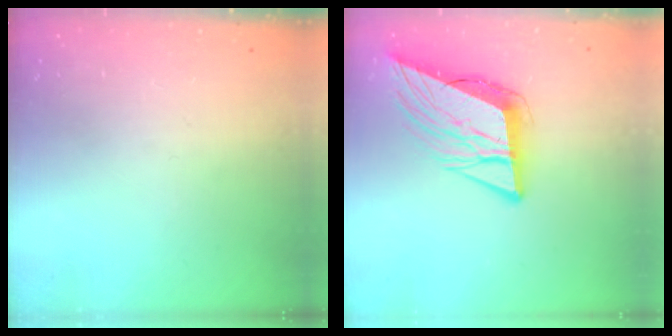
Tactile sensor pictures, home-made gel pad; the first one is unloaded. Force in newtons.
{"total": 13.0, "press": 12.4, "slide": 4.0}